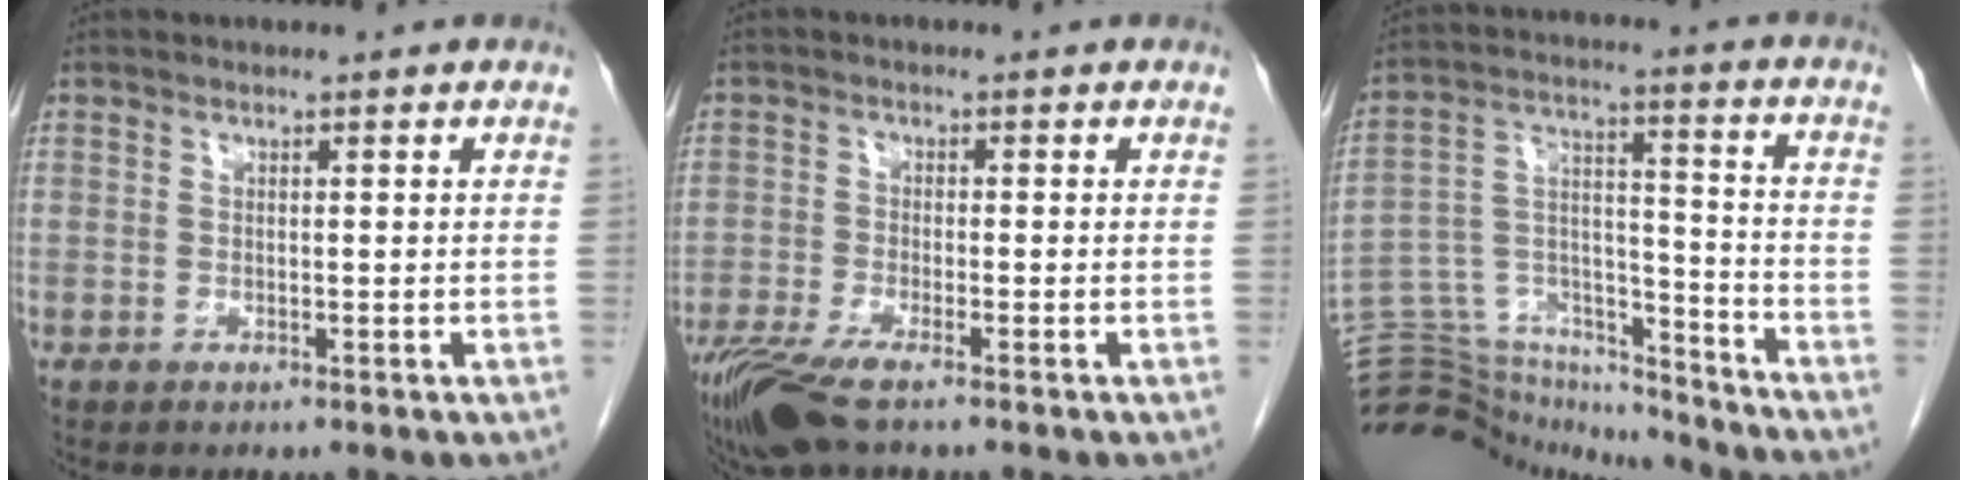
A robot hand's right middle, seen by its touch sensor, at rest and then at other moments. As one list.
[{"total": 7.6, "force": [-5.4, 1.2, 5.2], "torque": [-0.100, -0.020, -0.101]}, {"total": 21.4, "force": [-20.6, 3.8, 4.0], "torque": [-0.103, 0.032, -0.326]}]